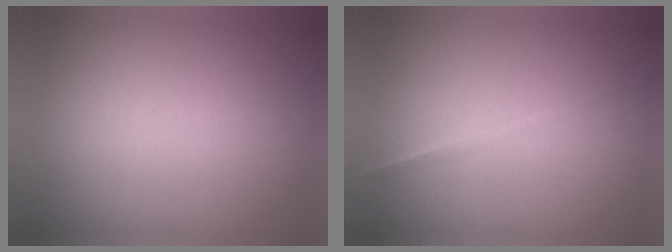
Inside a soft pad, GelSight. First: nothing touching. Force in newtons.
{"total": 2.2}